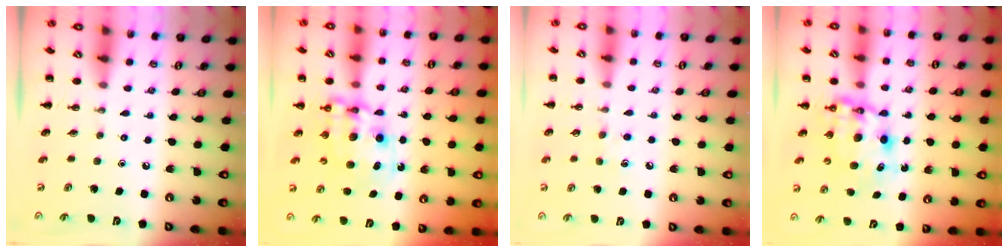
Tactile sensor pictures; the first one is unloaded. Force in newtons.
{"total": 10.5, "press": 10.2, "slide": 2.5}
{"total": 5.1, "press": 4.9, "slide": 1.3}
{"total": 7.1, "press": 6.8, "slide": 2.0}